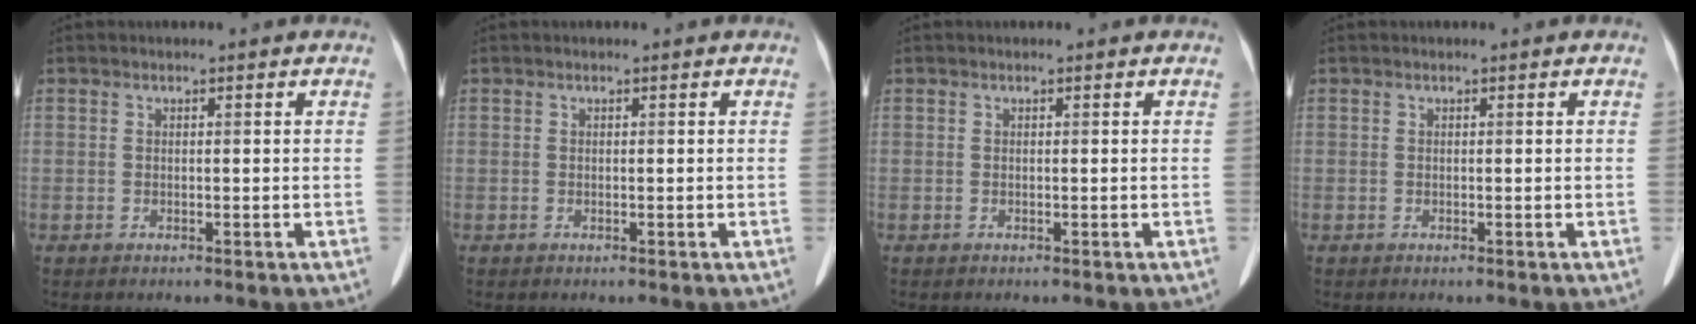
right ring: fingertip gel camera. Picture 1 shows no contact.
{"total": 0.0}
{"total": 0.0}
{"total": 0.0}